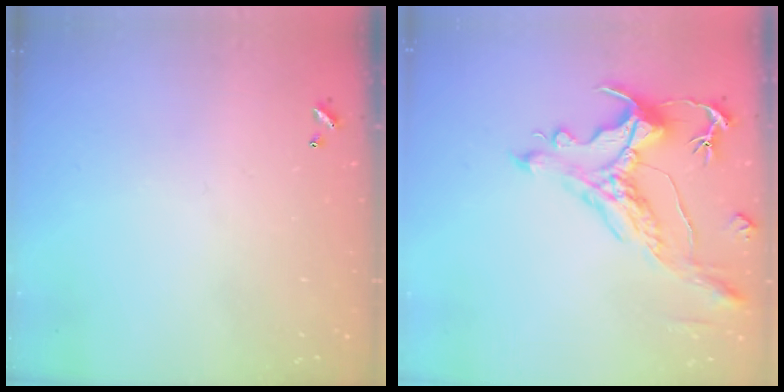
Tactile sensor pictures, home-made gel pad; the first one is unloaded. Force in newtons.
{"total": 1.7, "press": 0.9, "slide": 1.4}